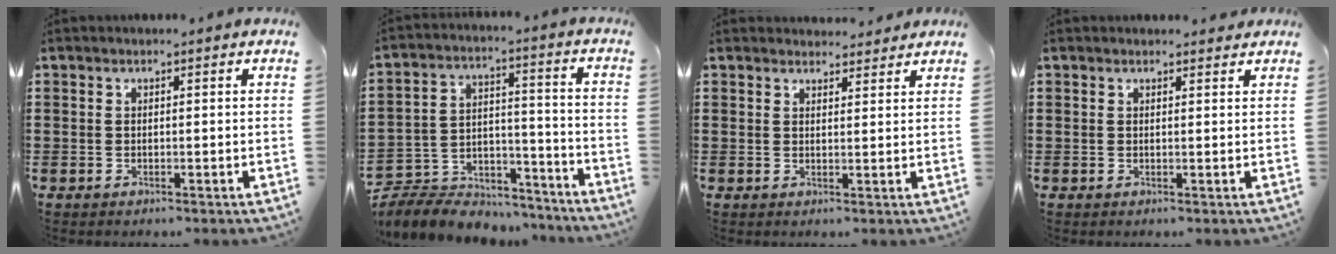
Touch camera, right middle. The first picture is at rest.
{"total": 7.0, "force": [-6.7, 2.1, 0.5], "torque": [-0.022, 0.009, -0.139]}
{"total": 2.3, "force": [2.3, 0.4, -0.3], "torque": [0.006, -0.004, 0.043]}
{"total": 1.0, "force": [0.9, 0.4, 0.0], "torque": [0.004, -0.002, 0.016]}